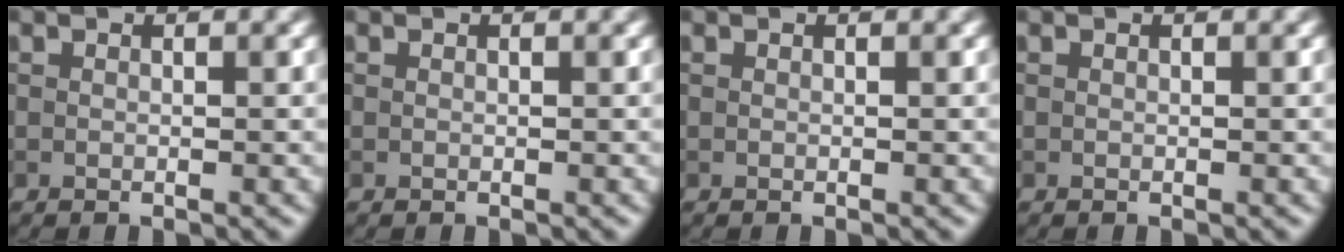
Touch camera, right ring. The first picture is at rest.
{"total": 0.0}
{"total": 0.0}
{"total": 0.0}